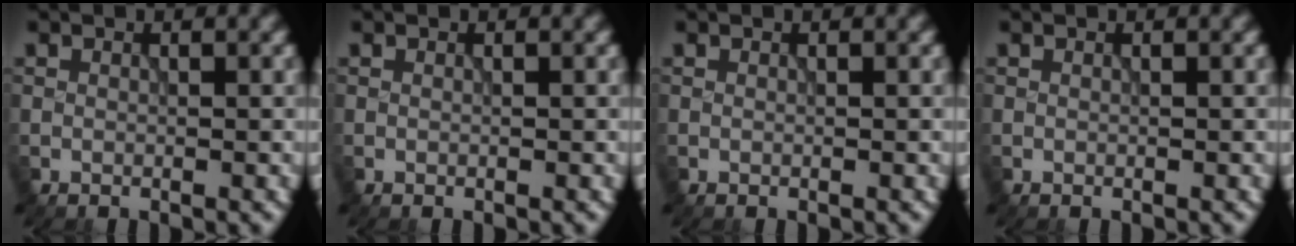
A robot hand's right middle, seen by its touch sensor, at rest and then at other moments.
{"total": 0.0}
{"total": 0.0}
{"total": 0.0}